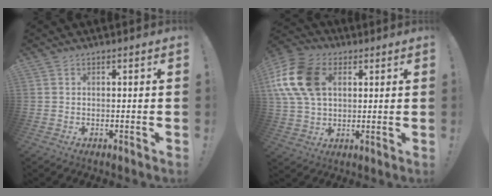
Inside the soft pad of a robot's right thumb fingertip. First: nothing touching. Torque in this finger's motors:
{"motor_torque": [1.66, 2.16, 0.46, 0.40, 0.33]}